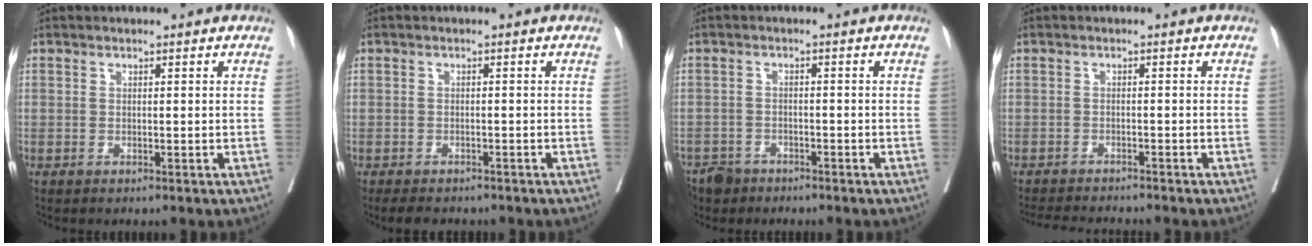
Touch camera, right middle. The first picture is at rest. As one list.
[{"total": 5.1, "force": [-4.3, 2.2, 1.6], "torque": [-0.024, -0.004, -0.057]}, {"total": 4.8, "force": [-3.9, 2.7, 0.7], "torque": [-0.013, -0.002, -0.069]}, {"total": 7.0, "force": [-6.6, 0.3, 2.1], "torque": [-0.028, -0.011, -0.101]}]